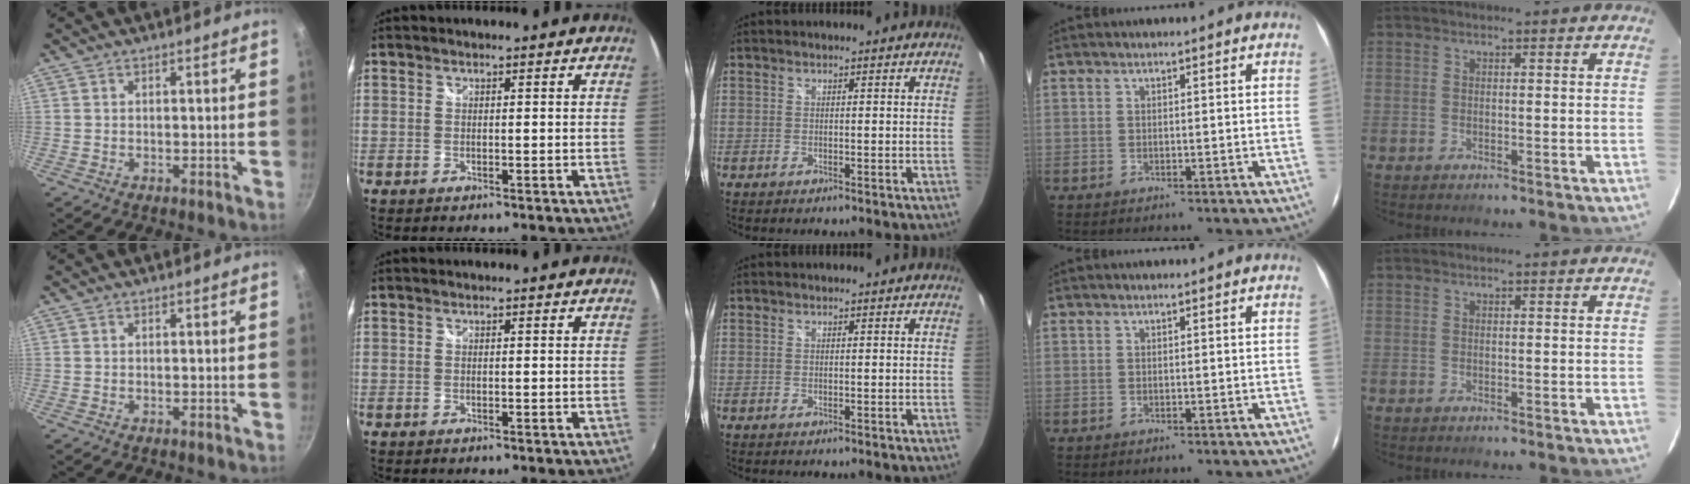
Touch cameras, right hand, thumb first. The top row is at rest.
{}